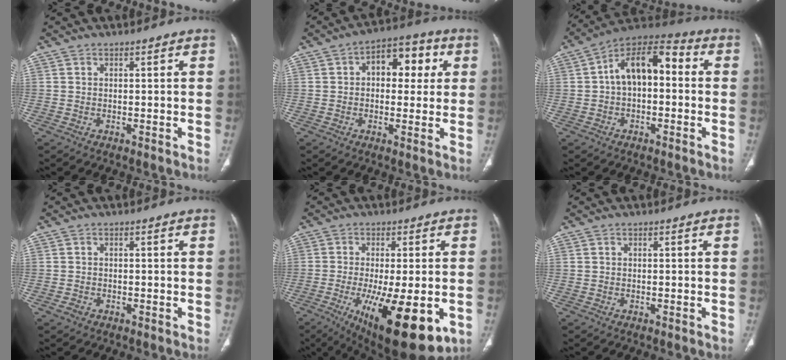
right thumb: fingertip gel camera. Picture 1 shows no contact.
{"total": 10.7, "force": [2.4, 6.7, 8.0], "torque": [-0.070, 0.021, 0.028]}
{"total": 13.5, "force": [1.0, 8.0, 10.8], "torque": [-0.147, 0.047, 0.000]}
{"total": 1.2, "force": [-0.8, 0.8, 0.4], "torque": [-0.009, 0.005, -0.015]}
{"total": 19.3, "force": [-6.4, 6.5, 17.0], "torque": [-0.246, -0.024, -0.079]}
{"total": 0.0}